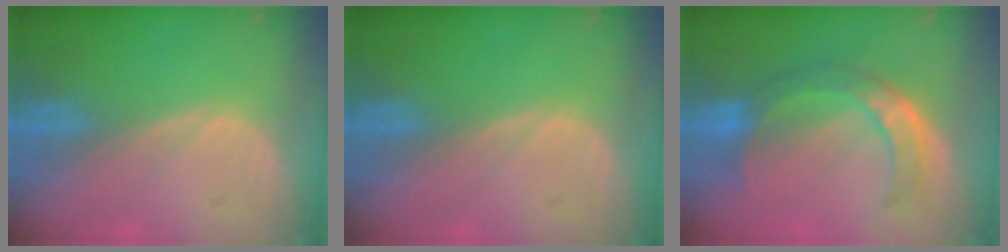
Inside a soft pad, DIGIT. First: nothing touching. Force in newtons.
{"total": 0.0}
{"total": 6.9, "press": 6.7, "slide": 1.4}